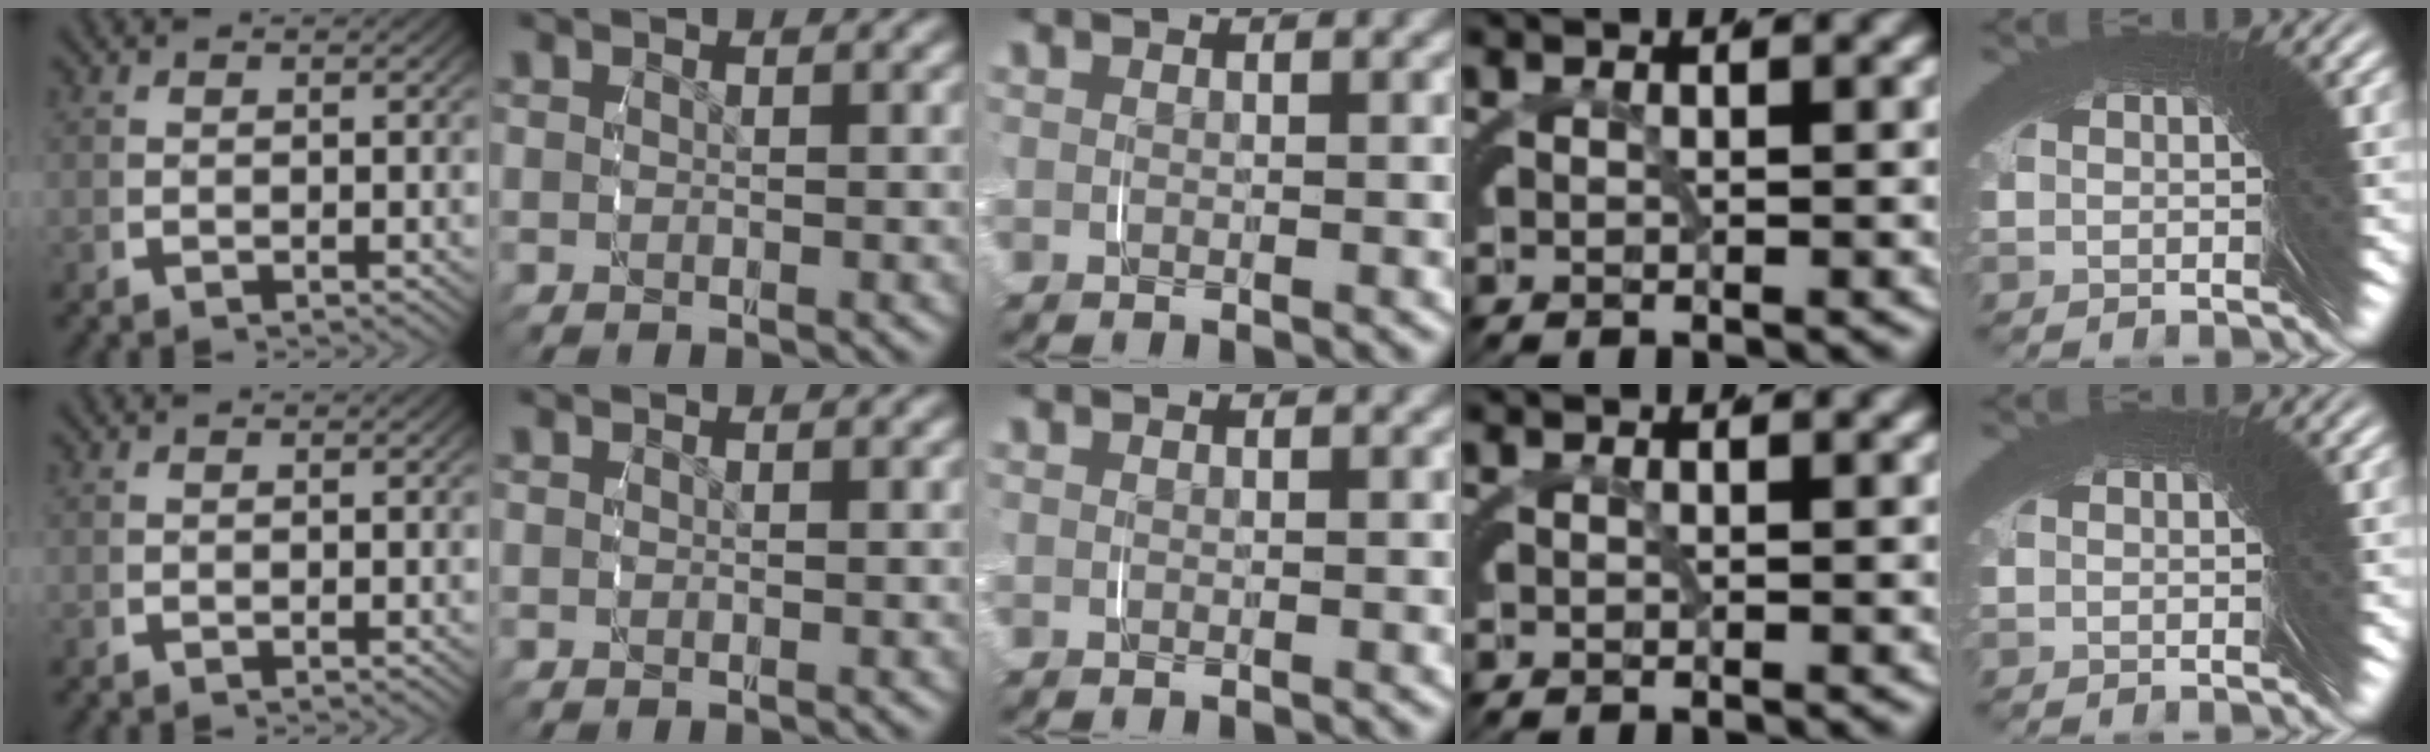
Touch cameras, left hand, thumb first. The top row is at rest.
{}